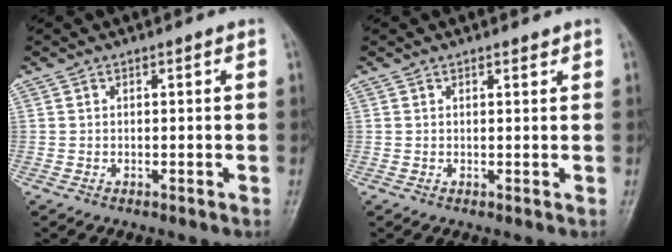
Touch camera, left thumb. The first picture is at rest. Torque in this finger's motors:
{"motor_torque": [-0.11, -0.04, -0.02, -0.06, 0.02]}